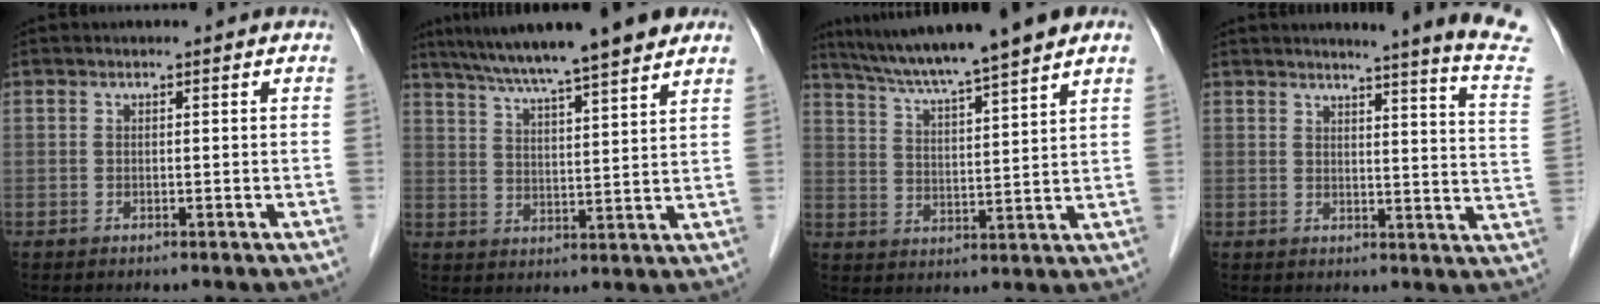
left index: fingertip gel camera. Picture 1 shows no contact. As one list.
[{"total": 15.4, "force": [12.7, 0.3, 8.8], "torque": [-0.143, 0.025, 0.187]}, {"total": 13.7, "force": [11.4, -0.8, 7.5], "torque": [-0.129, 0.019, 0.179]}, {"total": 15.0, "force": [13.5, -2.2, 6.1], "torque": [-0.080, -0.093, 0.137]}]